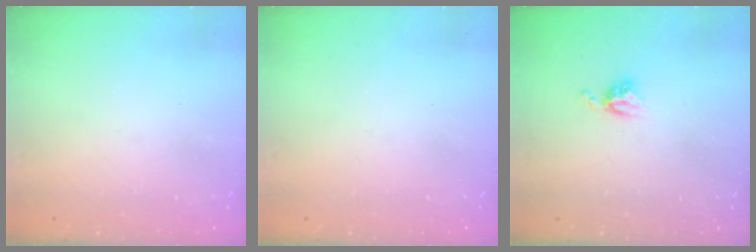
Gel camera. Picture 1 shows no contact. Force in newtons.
{"total": 0.0}
{"total": 4.7, "press": 4.7, "slide": 0.5}